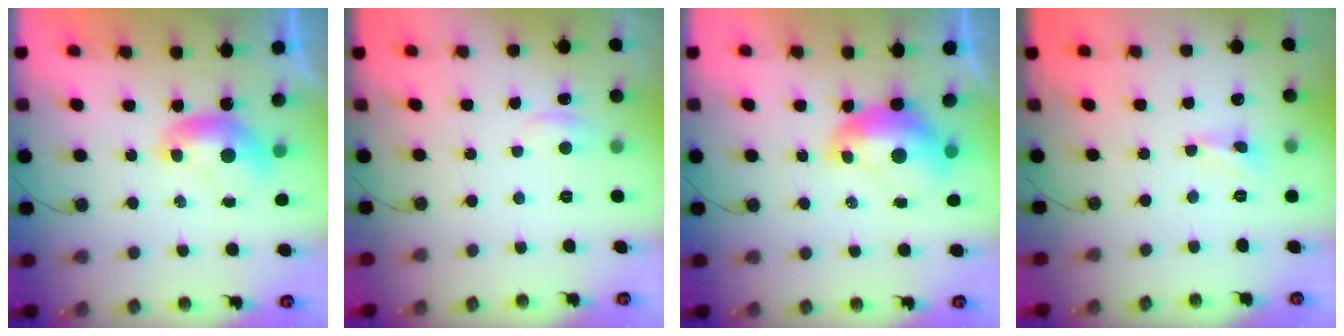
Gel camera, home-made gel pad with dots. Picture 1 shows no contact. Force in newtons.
{"total": 1.5, "press": 1.3, "slide": 0.7}
{"total": 2.4, "press": 2.3, "slide": 0.7}
{"total": 0.6, "press": 0.5, "slide": 0.4}